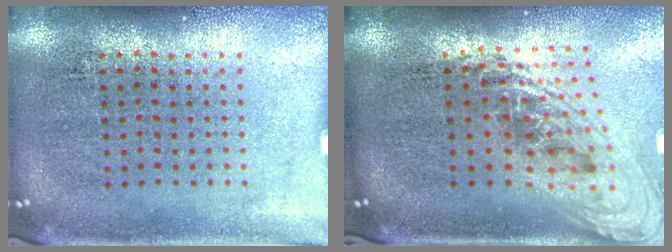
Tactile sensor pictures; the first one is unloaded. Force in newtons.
{"total": 2.3, "press": 1.7, "slide": 1.6}